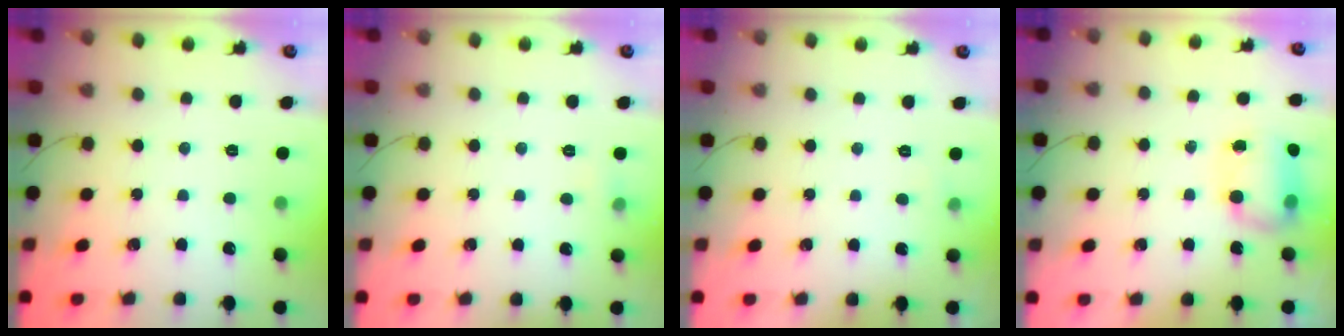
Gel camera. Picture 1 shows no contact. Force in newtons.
{"total": 3.8, "press": 3.6, "slide": 1.2}
{"total": 2.3, "press": 2.1, "slide": 0.9}
{"total": 8.2, "press": 8.1, "slide": 0.9}